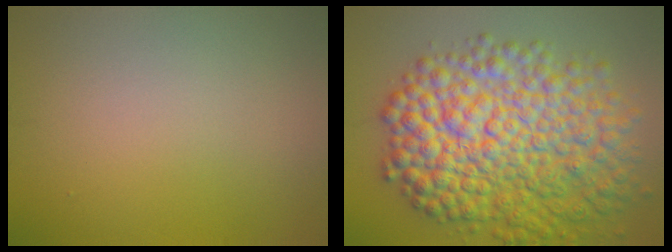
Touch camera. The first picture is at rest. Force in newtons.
{"total": 11.7, "press": 11.7, "slide": 0.2}